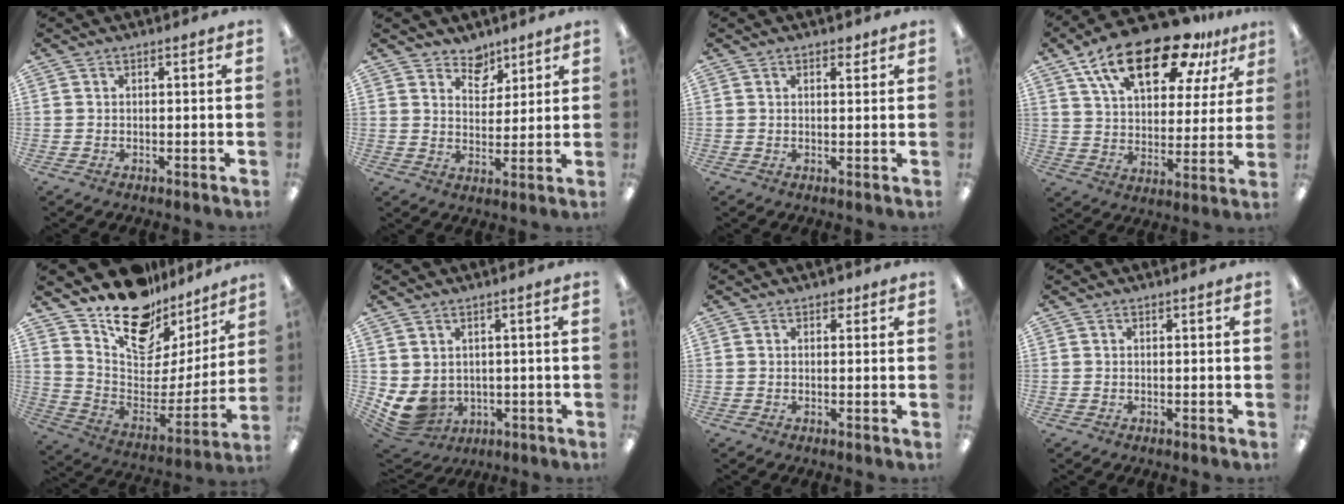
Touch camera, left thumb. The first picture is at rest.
{"total": 6.3, "force": [5.1, 3.6, 0.7], "torque": [-0.005, -0.035, 0.092]}
{"total": 1.9, "force": [1.3, 1.1, 0.9], "torque": [-0.003, -0.004, 0.020]}
{"total": 21.8, "force": [13.6, 9.8, 13.9], "torque": [-0.235, -0.059, 0.231]}
{"total": 19.3, "force": [14.9, 9.6, 7.6], "torque": [-0.123, -0.108, 0.265]}
{"total": 5.9, "force": [0.2, 5.3, 2.7], "torque": [-0.081, -0.013, 0.005]}
{"total": 1.4, "force": [0.8, 0.9, 0.6], "torque": [-0.004, -0.001, 0.013]}
{"total": 0.0}